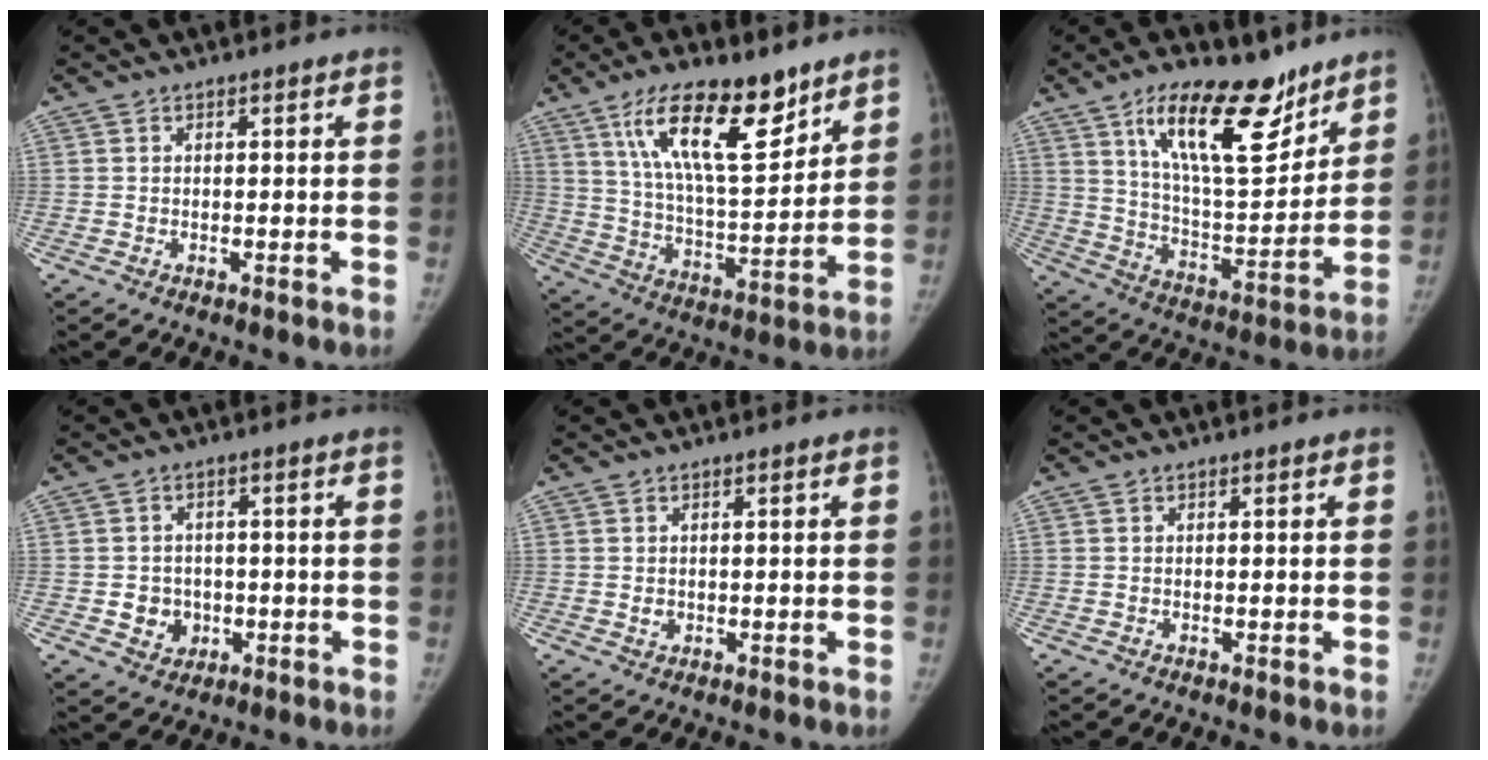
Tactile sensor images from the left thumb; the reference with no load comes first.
{"total": 18.0, "force": [10.9, 6.3, 12.9], "torque": [-0.184, -0.058, 0.196]}
{"total": 20.1, "force": [12.5, 7.9, 13.6], "torque": [-0.180, -0.075, 0.217]}
{"total": 5.0, "force": [-0.9, 4.5, 1.9], "torque": [-0.008, 0.007, -0.007]}
{"total": 1.3, "force": [0.3, 0.9, 0.8], "torque": [-0.010, -0.002, 0.010]}
{"total": 0.0}